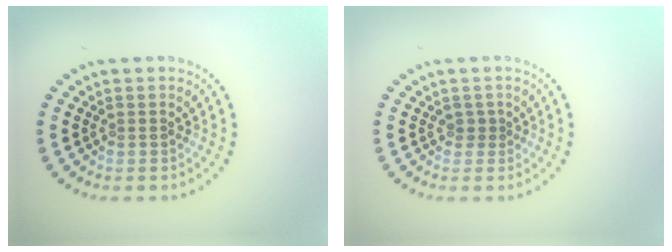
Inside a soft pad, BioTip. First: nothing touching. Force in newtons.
{"total": 0.6, "press": 0.2, "slide": 0.6}